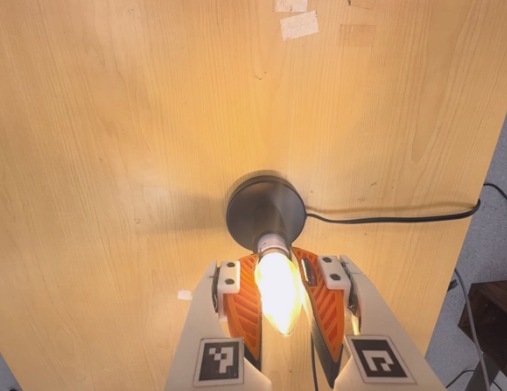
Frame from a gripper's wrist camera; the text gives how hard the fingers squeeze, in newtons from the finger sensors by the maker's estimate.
{"total": 26.8, "left": 22.1, "right": 31.5}